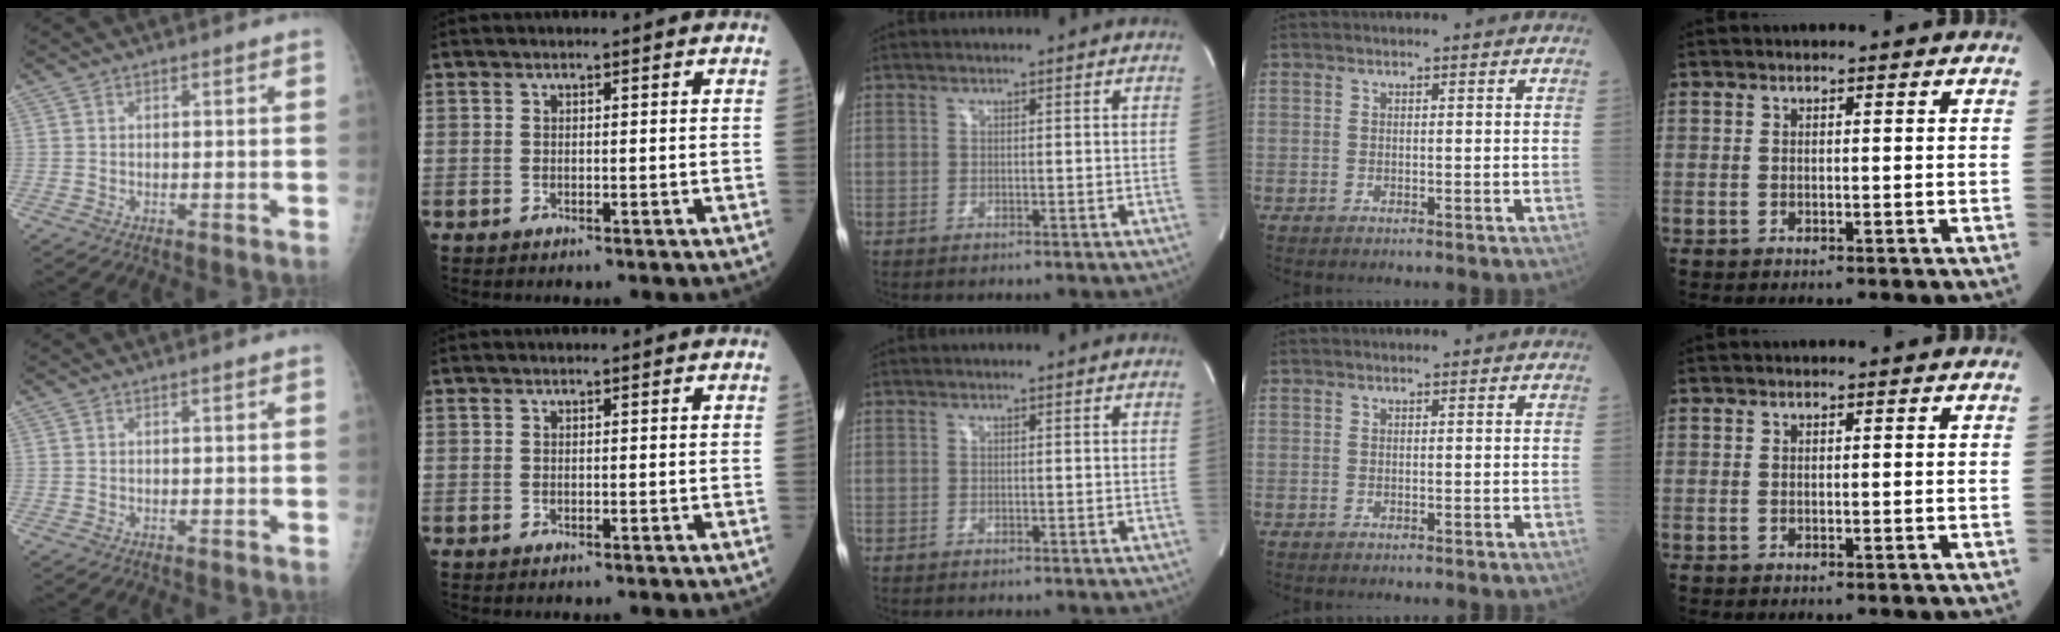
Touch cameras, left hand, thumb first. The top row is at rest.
{}